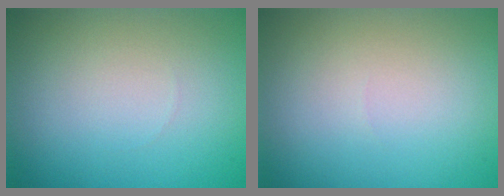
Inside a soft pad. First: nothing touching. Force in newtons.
{"total": 0.0}